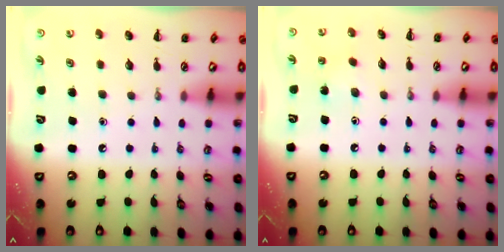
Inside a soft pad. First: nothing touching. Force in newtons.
{"total": 4.3, "press": 4.1, "slide": 1.3}